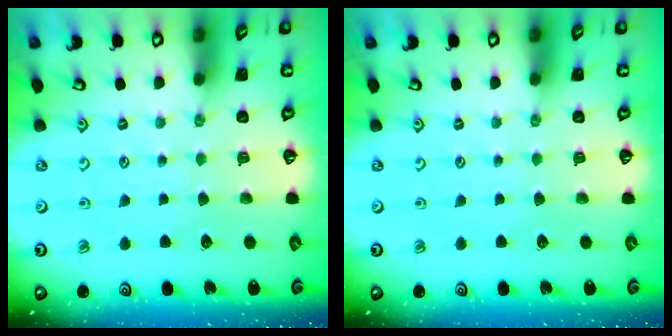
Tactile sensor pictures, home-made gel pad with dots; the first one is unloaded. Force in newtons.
{"total": 0.0}